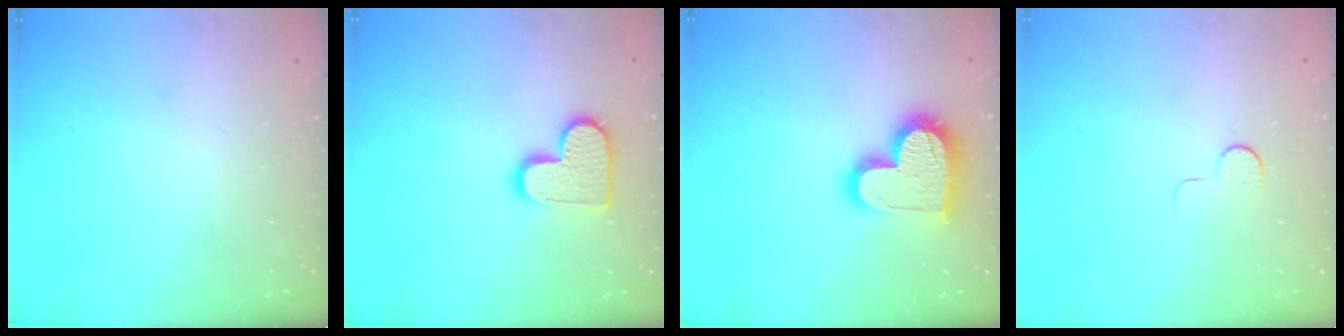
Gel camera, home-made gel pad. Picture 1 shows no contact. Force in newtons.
{"total": 12.0, "press": 12.0, "slide": 0.6}
{"total": 16.9, "press": 16.9, "slide": 1.3}
{"total": 5.1, "press": 5.1, "slide": 0.5}